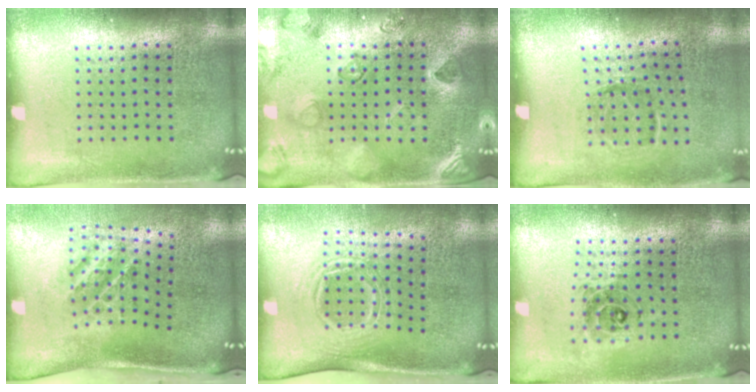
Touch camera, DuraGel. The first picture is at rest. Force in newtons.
{"total": 2.3, "press": 2.0, "slide": 1.0}
{"total": 1.2, "press": 0.8, "slide": 0.8}
{"total": 1.5, "press": 1.2, "slide": 0.9}
{"total": 1.7, "press": 1.1, "slide": 1.2}
{"total": 0.8, "press": 0.8, "slide": 0.2}